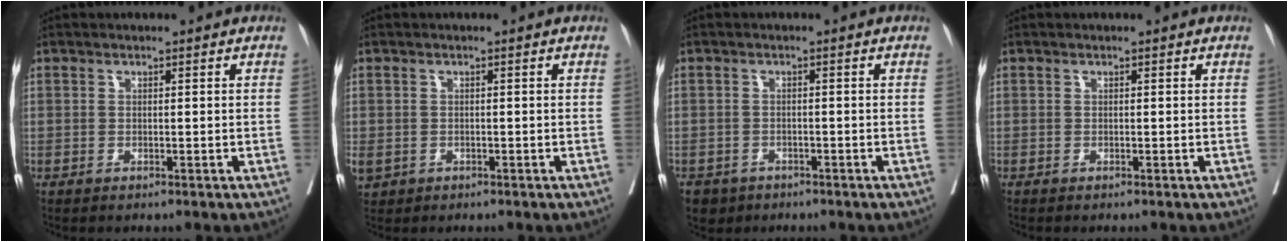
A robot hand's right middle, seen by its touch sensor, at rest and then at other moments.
{"total": 3.5, "force": [-1.2, 2.7, 1.7], "torque": [-0.047, -0.003, -0.013]}
{"total": 4.1, "force": [-2.8, 3.0, 0.7], "torque": [-0.012, 0.003, -0.044]}
{"total": 0.0}